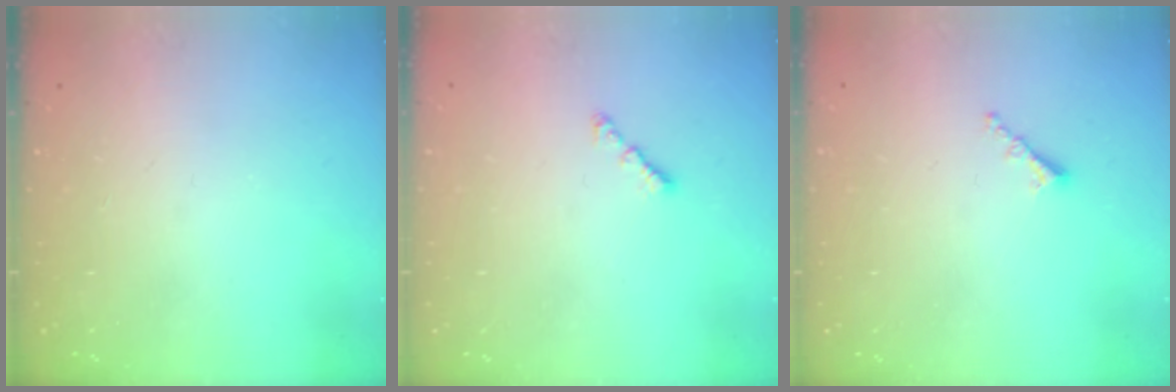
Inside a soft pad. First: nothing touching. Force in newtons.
{"total": 1.6, "press": 1.5, "slide": 0.5}
{"total": 1.2, "press": 1.1, "slide": 0.5}